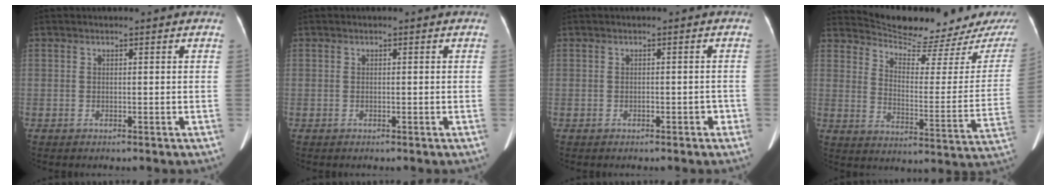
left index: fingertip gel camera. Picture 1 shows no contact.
{"total": 0.0}
{"total": 1.0, "force": [-0.6, 0.6, 0.5], "torque": [-0.005, 0.004, -0.007]}
{"total": 16.2, "force": [15.3, 0.6, 5.2], "torque": [-0.078, -0.072, 0.209]}